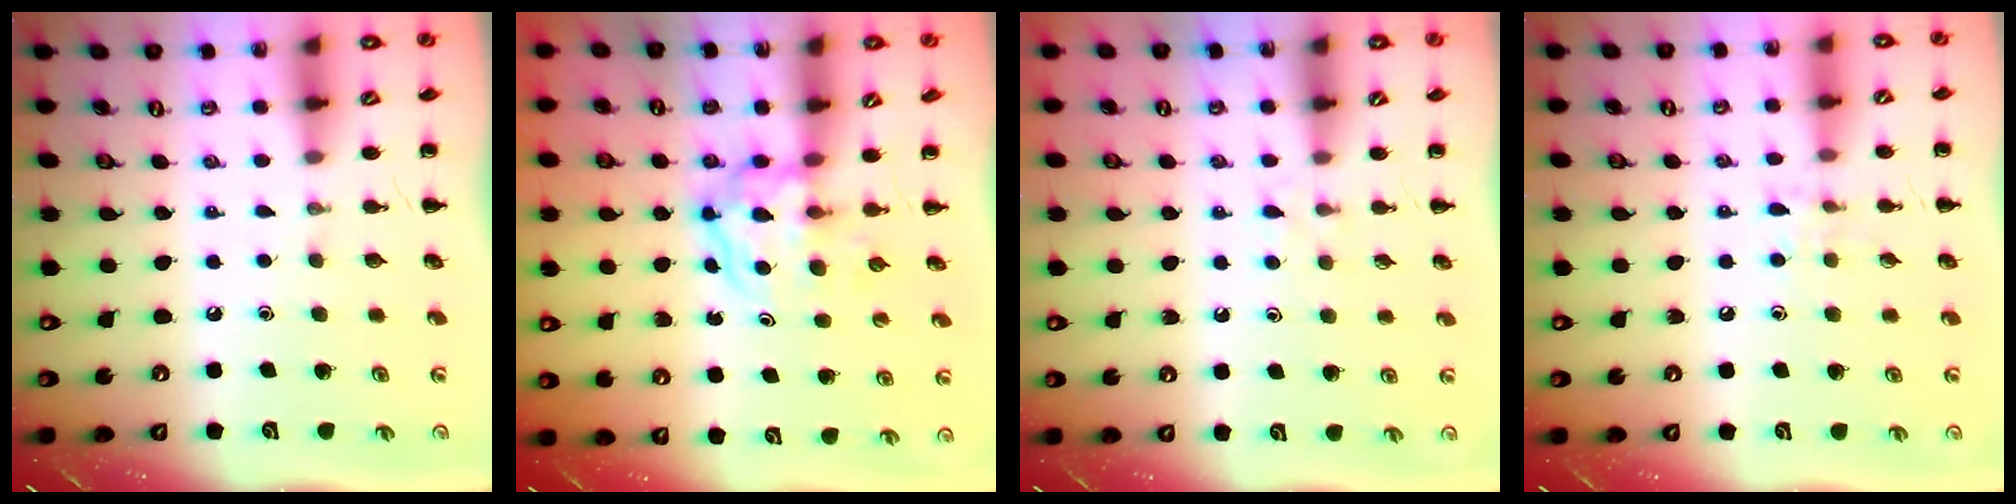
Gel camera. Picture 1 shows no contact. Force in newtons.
{"total": 3.9, "press": 3.9, "slide": 0.4}
{"total": 3.7, "press": 3.4, "slide": 1.4}
{"total": 6.1, "press": 5.8, "slide": 1.9}